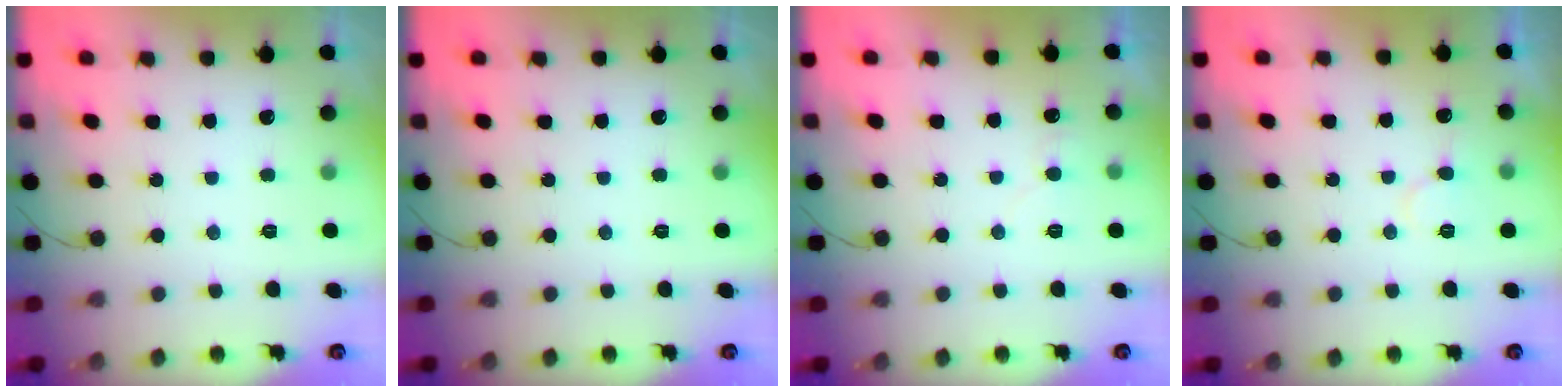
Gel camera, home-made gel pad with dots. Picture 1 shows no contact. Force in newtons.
{"total": 0.0}
{"total": 6.3, "press": 6.3, "slide": 0.5}
{"total": 6.1, "press": 6.1, "slide": 0.6}